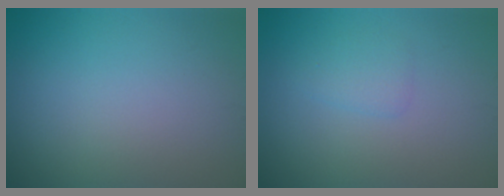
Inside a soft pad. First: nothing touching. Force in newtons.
{"total": 1.2, "press": 1.2, "slide": 0.1}